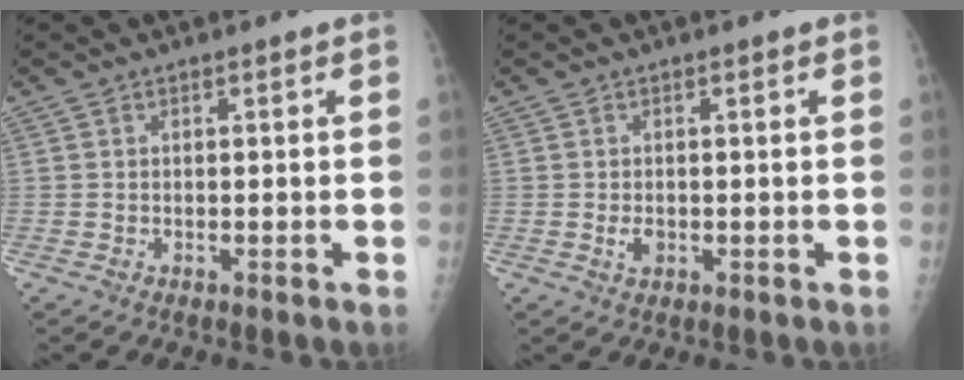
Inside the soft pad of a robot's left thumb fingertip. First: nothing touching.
{"total": 1.8, "force": [-0.3, 1.2, 1.3], "torque": [-0.020, -0.001, -0.002]}